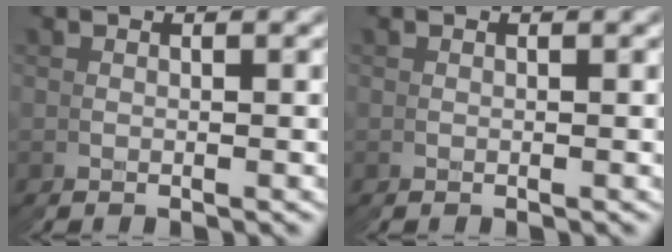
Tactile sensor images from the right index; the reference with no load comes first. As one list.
[{"total": 0.0}]